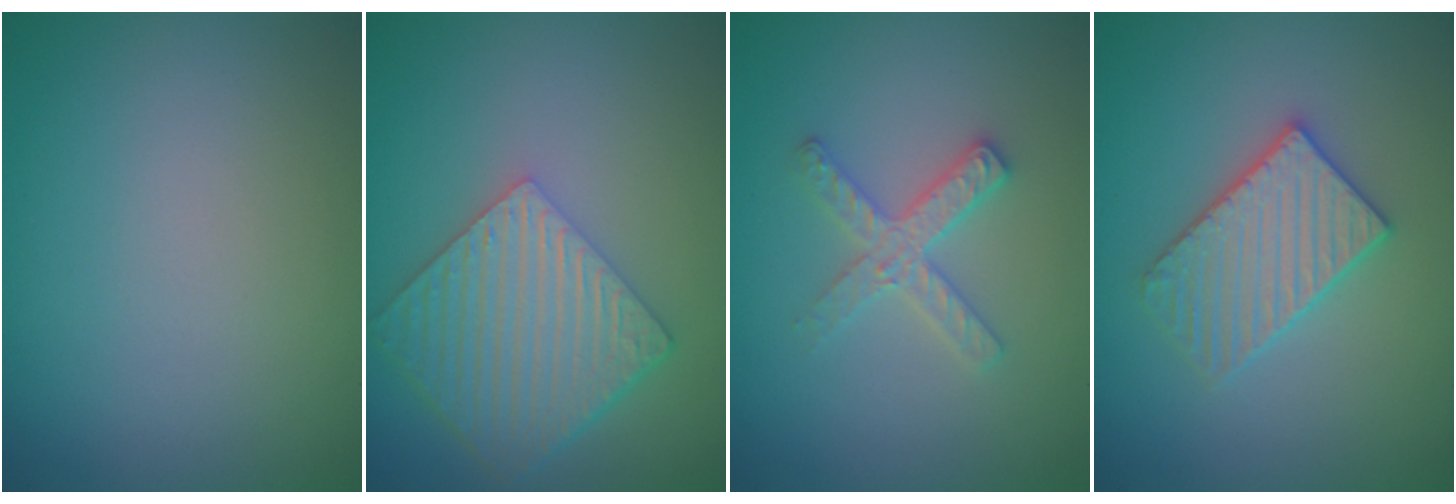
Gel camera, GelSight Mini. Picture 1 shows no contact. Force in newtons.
{"total": 6.1, "press": 4.5, "slide": 4.1}
{"total": 2.6, "press": 2.5, "slide": 0.4}
{"total": 3.3, "press": 3.3, "slide": 0.6}